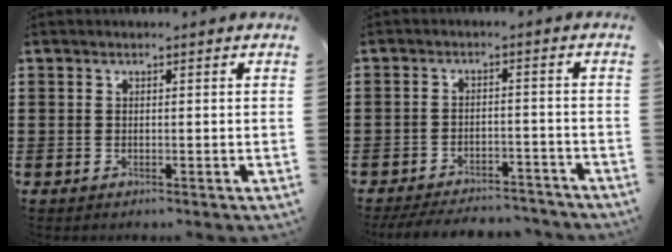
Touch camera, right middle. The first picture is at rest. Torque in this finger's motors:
{"motor_torque": [0.62, -0.50, 0.05, 0.06]}